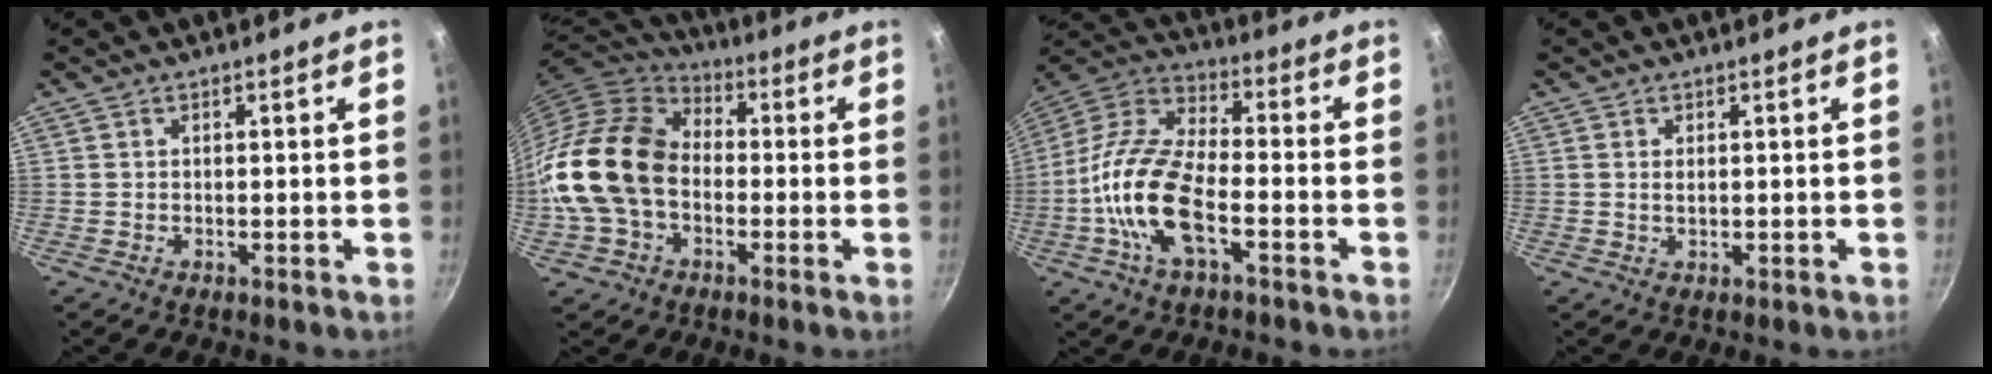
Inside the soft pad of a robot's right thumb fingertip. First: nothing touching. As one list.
[{"total": 17.8, "force": [-2.0, 12.8, 12.1], "torque": [-0.210, 0.038, -0.051]}, {"total": 16.3, "force": [-4.9, 7.1, 13.8], "torque": [-0.264, 0.038, -0.115]}, {"total": 1.3, "force": [0.3, 0.7, 1.1], "torque": [-0.019, 0.000, 0.006]}]